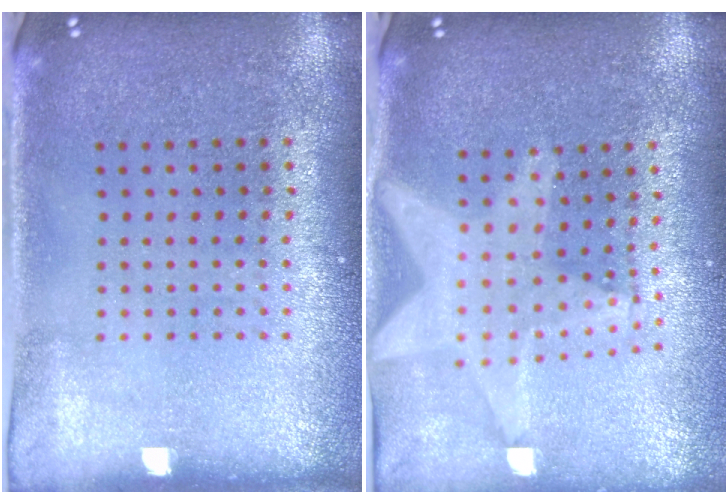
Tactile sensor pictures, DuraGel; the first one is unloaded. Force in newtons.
{"total": 2.2, "press": 1.8, "slide": 1.2}